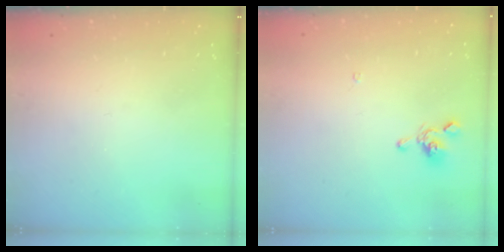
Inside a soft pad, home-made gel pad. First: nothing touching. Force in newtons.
{"total": 0.8, "press": 0.5, "slide": 0.7}